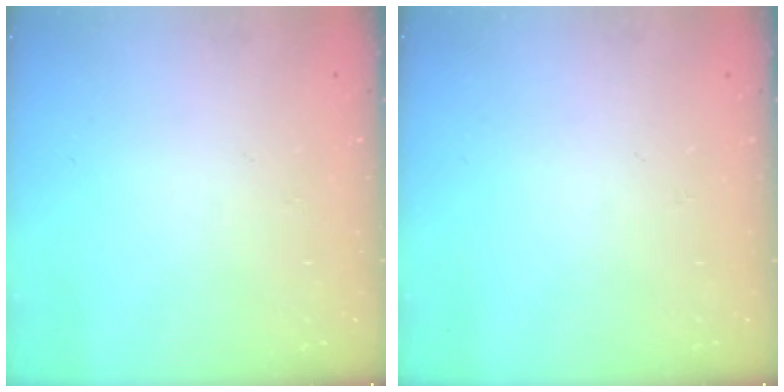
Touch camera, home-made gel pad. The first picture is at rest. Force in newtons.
{"total": 0.0}